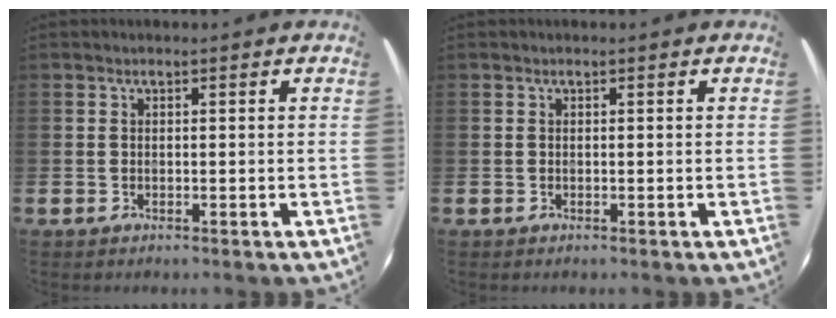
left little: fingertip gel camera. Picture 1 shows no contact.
{"total": 0.0}